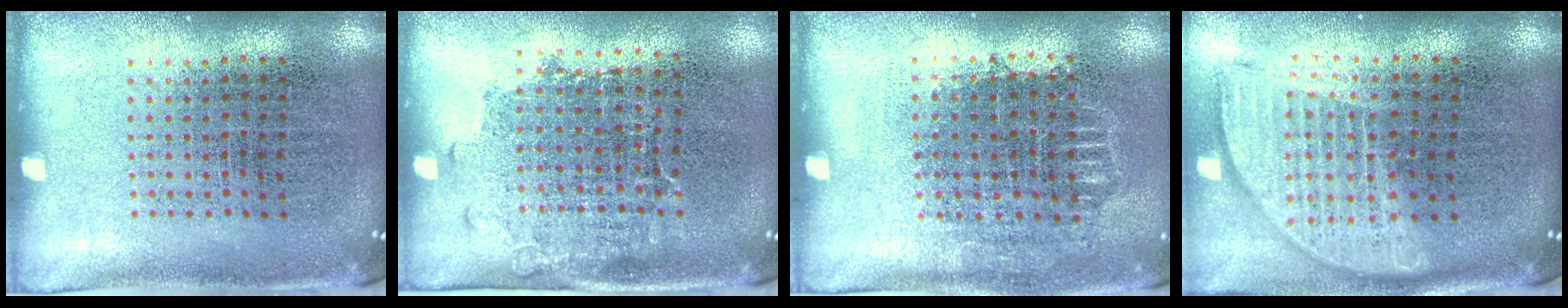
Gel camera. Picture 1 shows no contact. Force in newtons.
{"total": 1.3, "press": 1.1, "slide": 0.8}
{"total": 0.7, "press": 0.7, "slide": 0.2}
{"total": 1.8, "press": 1.5, "slide": 1.0}